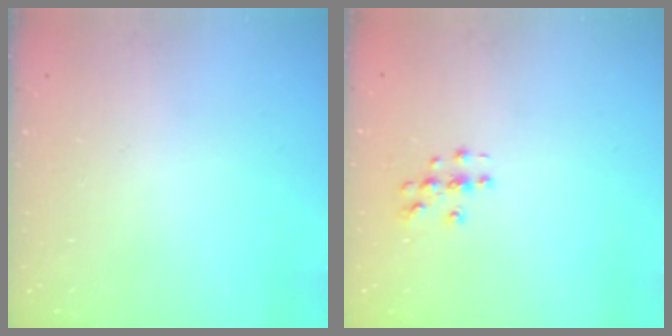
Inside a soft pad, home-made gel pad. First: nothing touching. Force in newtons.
{"total": 3.9, "press": 3.9, "slide": 0.5}